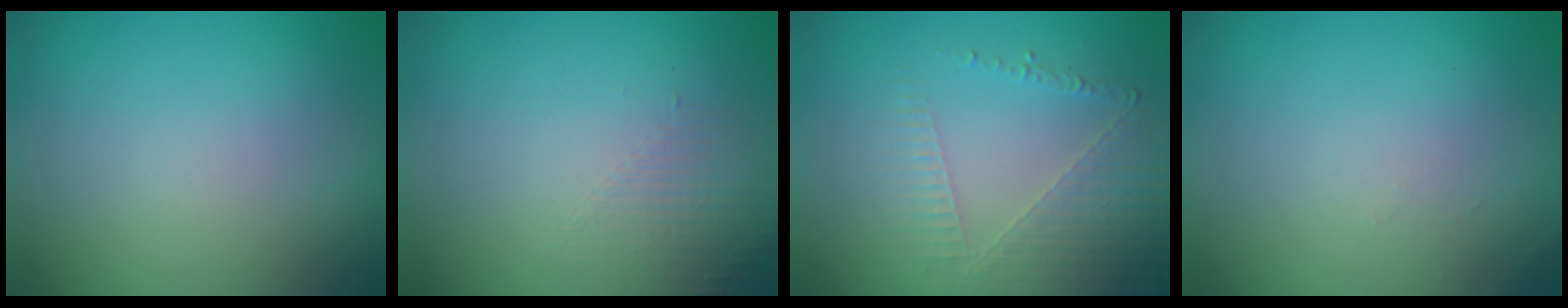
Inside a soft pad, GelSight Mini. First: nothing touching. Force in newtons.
{"total": 1.4, "press": 0.2, "slide": 1.4}
{"total": 4.4, "press": 2.9, "slide": 3.3}
{"total": 0.7, "press": 0.6, "slide": 0.1}